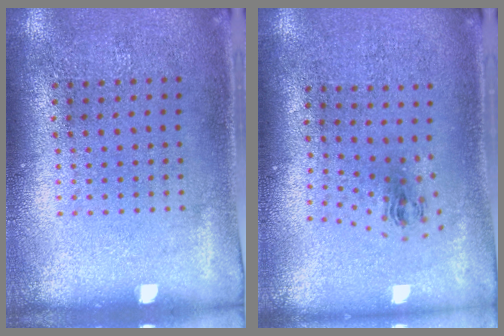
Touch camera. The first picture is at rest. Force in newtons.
{"total": 1.1, "press": 0.5, "slide": 1.0}